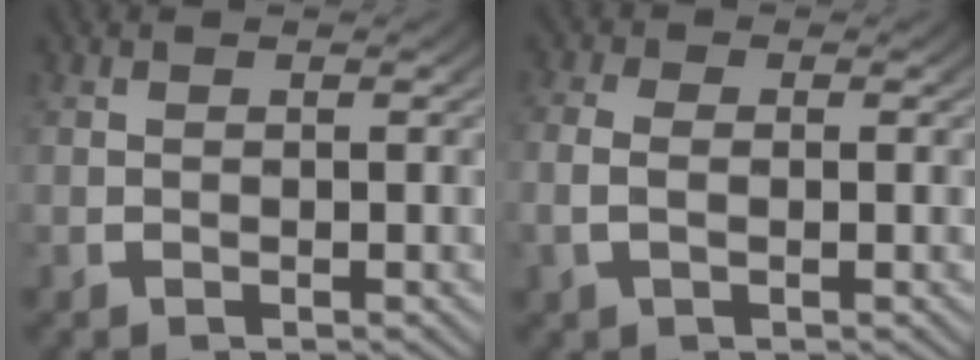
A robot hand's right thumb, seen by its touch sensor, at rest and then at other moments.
{"total": 1.5, "force": [-1.4, 0.4, 0.5], "torque": [-0.038, -0.015, -0.017]}